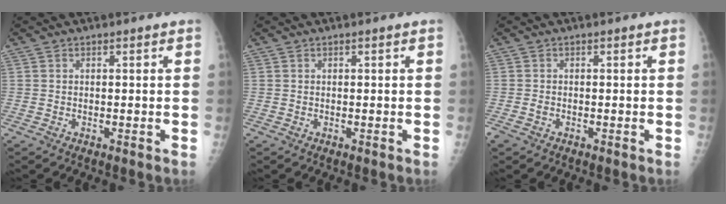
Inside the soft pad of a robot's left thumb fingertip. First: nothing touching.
{"total": 0.0}
{"total": 1.4, "force": [-0.7, 0.8, 0.9], "torque": [-0.025, -0.001, -0.013]}